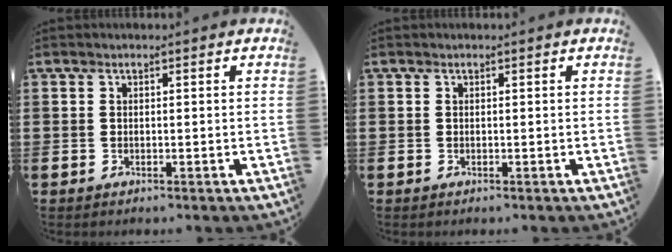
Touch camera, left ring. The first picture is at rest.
{"total": 0.0}